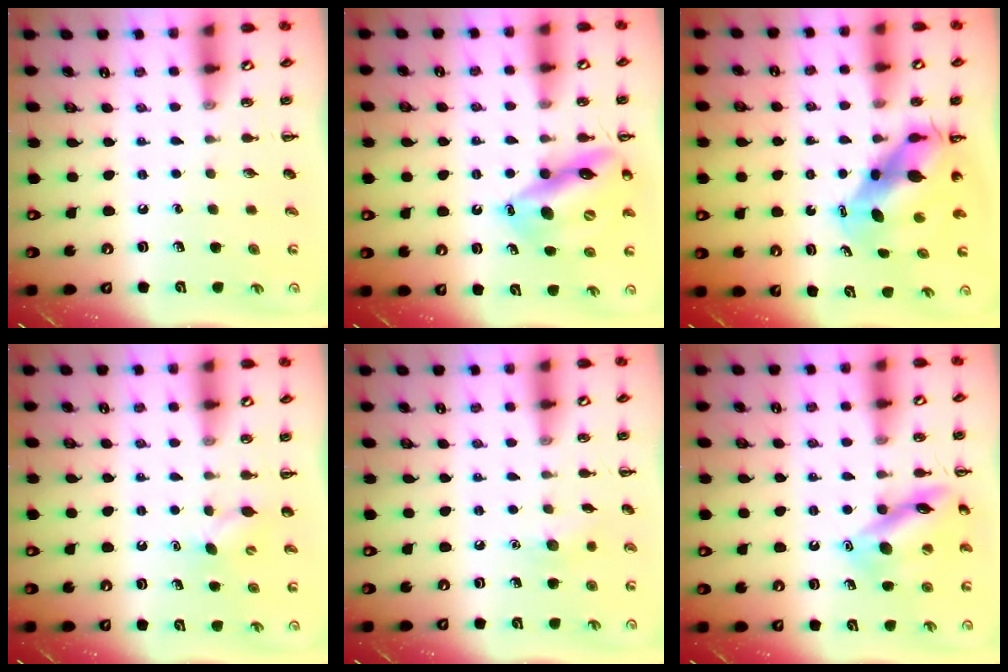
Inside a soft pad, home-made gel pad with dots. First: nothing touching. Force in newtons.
{"total": 15.9, "press": 15.2, "slide": 4.7}
{"total": 8.4, "press": 8.0, "slide": 2.4}
{"total": 3.9, "press": 3.7, "slide": 1.0}
{"total": 6.1, "press": 5.9, "slide": 1.5}
{"total": 13.4, "press": 13.3, "slide": 0.8}